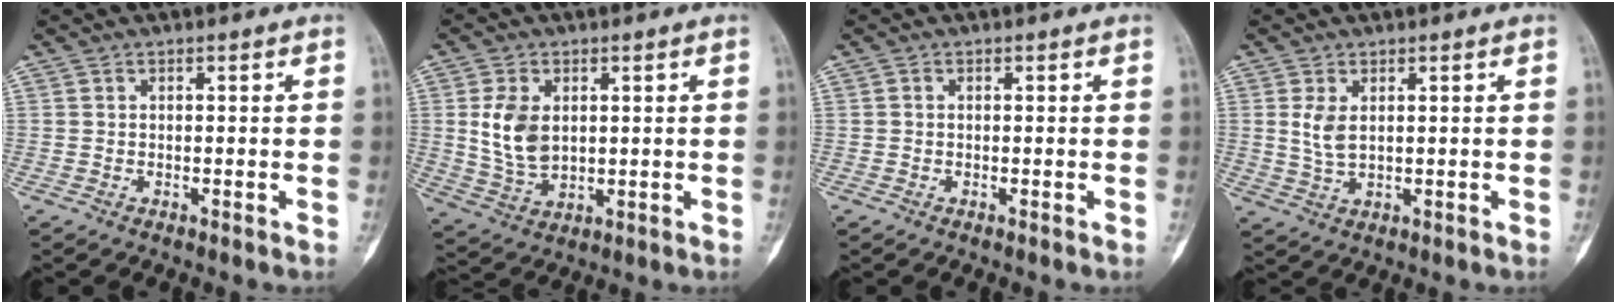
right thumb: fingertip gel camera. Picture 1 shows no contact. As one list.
[{"total": 8.4, "force": [1.6, 5.4, 6.2], "torque": [-0.110, -0.009, 0.042]}, {"total": 0.0}, {"total": 3.9, "force": [1.1, 1.9, 3.1], "torque": [-0.063, -0.007, 0.030]}]